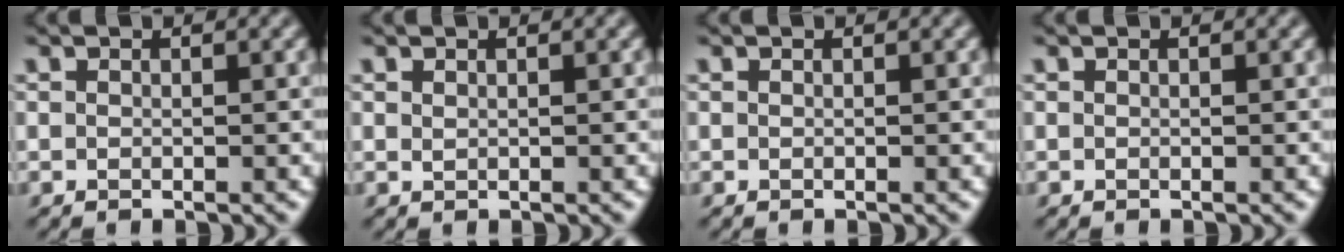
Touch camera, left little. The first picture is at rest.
{"total": 0.0}
{"total": 0.0}
{"total": 0.0}